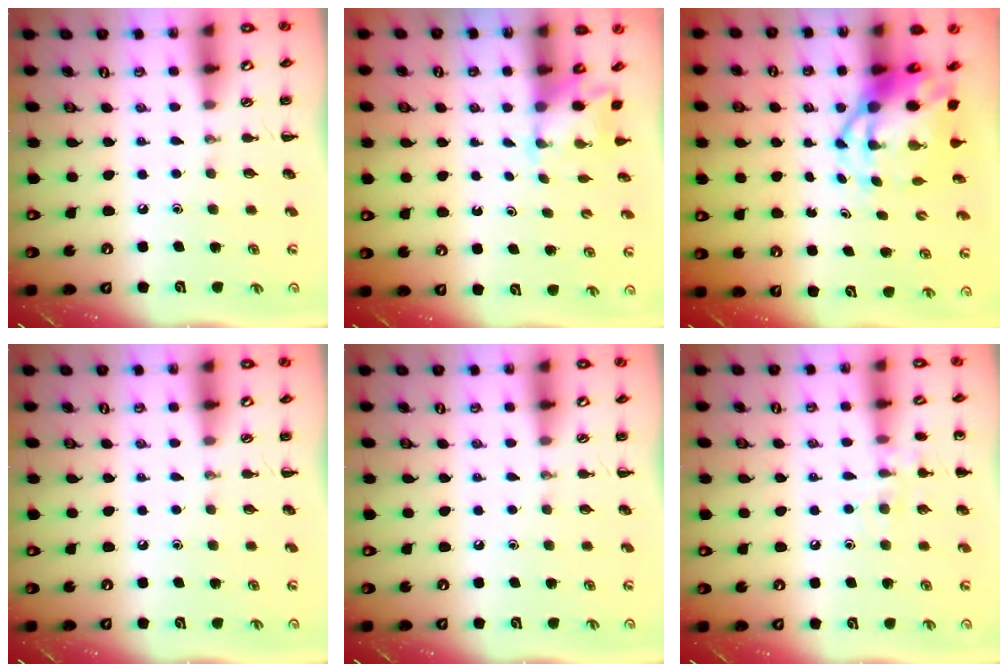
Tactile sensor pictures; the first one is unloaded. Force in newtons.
{"total": 2.0, "press": 1.9, "slide": 0.6}
{"total": 8.0, "press": 7.7, "slide": 2.1}
{"total": 0.0}
{"total": 0.0}
{"total": 8.7, "press": 8.5, "slide": 1.9}